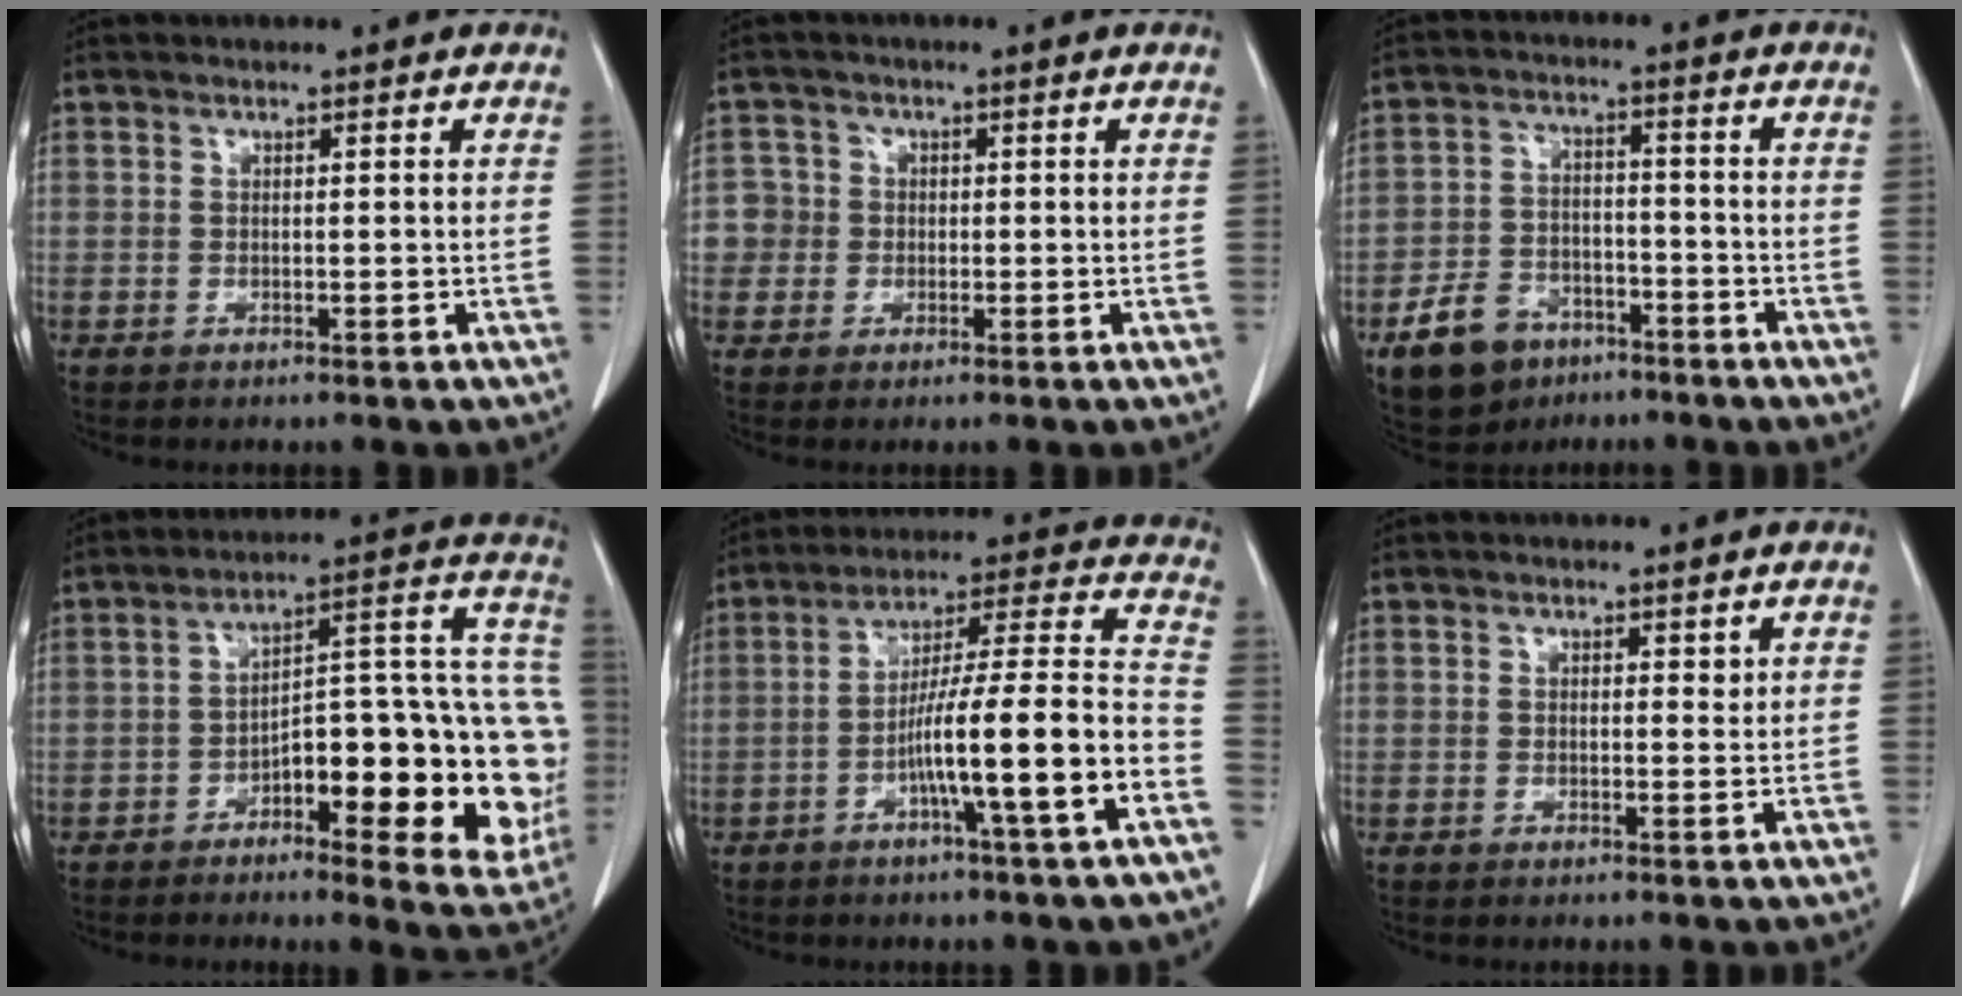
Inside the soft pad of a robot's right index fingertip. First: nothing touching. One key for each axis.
{"total": 4.1, "fx": -0.3, "fy": 4.1, "fz": 0.0, "tx": 0.011, "ty": 0.016, "tz": -0.007}
{"total": 9.5, "fx": -5.9, "fy": 6.3, "fz": 4.1, "tx": -0.090, "ty": 0.011, "tz": -0.097}
{"total": 23.7, "fx": -5.9, "fy": 7.1, "fz": 21.8, "tx": -0.211, "ty": 0.039, "tz": -0.065}
{"total": 15.5, "fx": -5.7, "fy": -0.3, "fz": 14.4, "tx": -0.234, "ty": 0.011, "tz": -0.094}
{"total": 0.9, "fx": 0.6, "fy": 0.4, "fz": 0.6, "tx": -0.004, "ty": -0.002, "tz": 0.006}